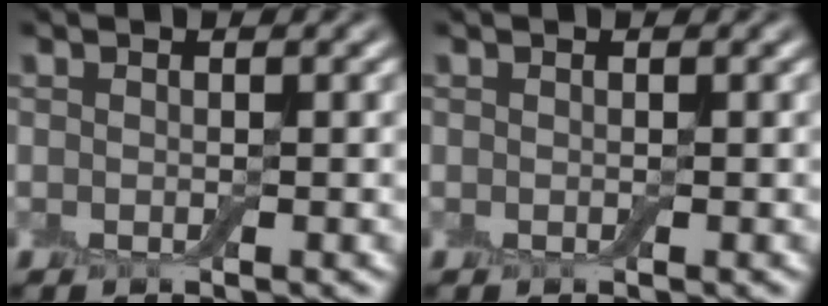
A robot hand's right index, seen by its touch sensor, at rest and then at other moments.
{"total": 0.0}